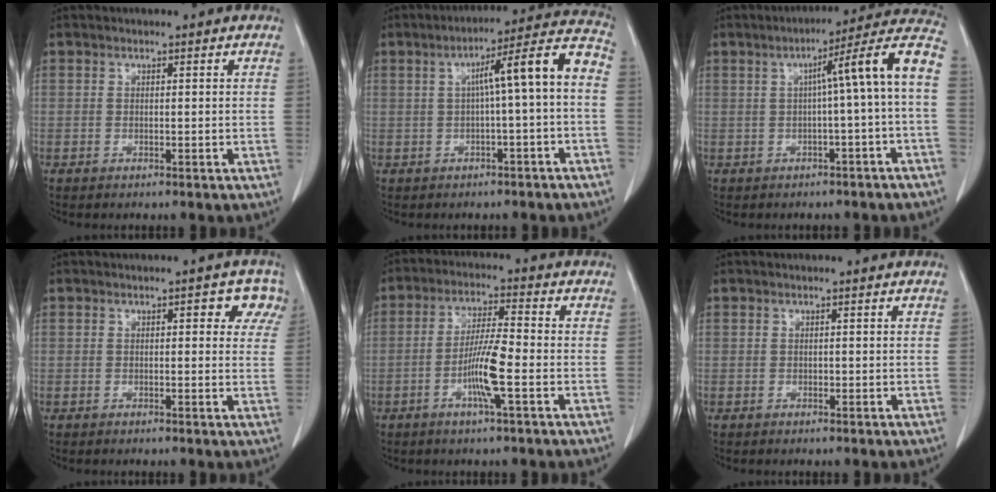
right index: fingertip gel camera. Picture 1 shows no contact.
{"total": 9.8, "force": [-0.3, 0.0, 9.8], "torque": [-0.136, 0.034, -0.008]}
{"total": 10.7, "force": [-0.2, -0.9, 10.7], "torque": [-0.138, 0.032, -0.010]}
{"total": 4.3, "force": [1.9, 2.0, 3.4], "torque": [-0.019, 0.010, 0.010]}
{"total": 7.5, "force": [-2.4, 0.1, 7.1], "torque": [-0.137, -0.003, -0.048]}
{"total": 0.0}